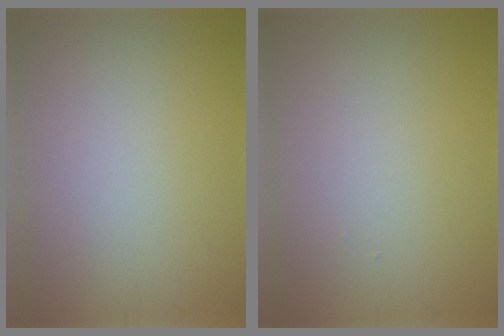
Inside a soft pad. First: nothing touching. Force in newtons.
{"total": 0.0}